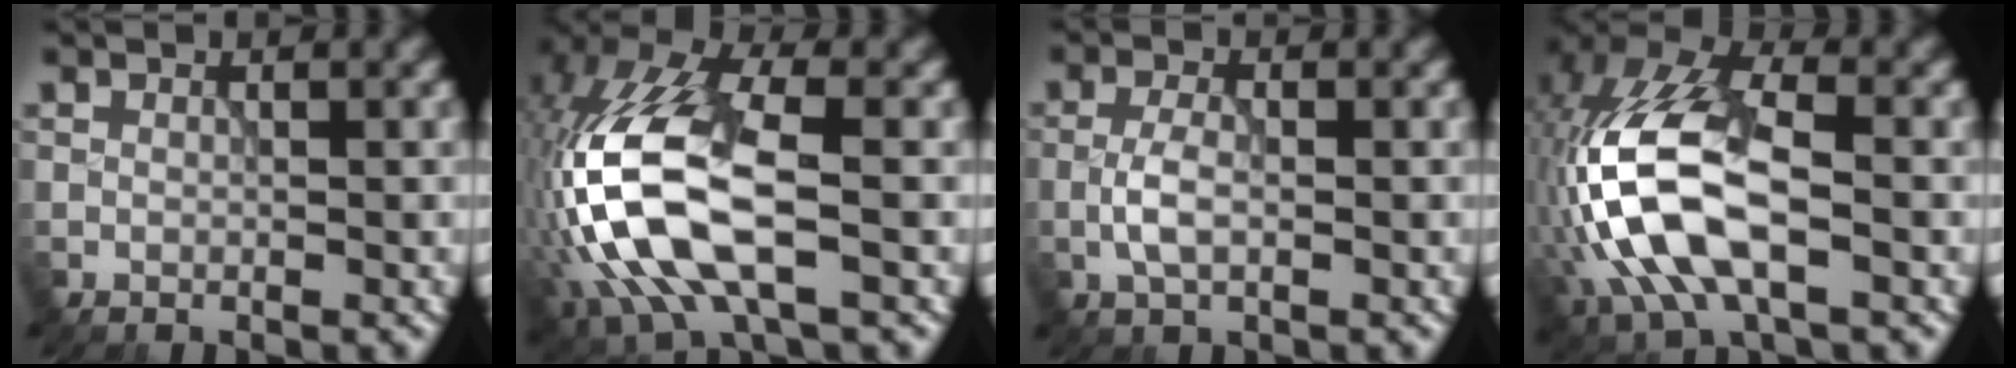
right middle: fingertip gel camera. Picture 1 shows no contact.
{"total": 12.9, "force": [-2.2, 5.7, 11.3], "torque": [-0.252, 0.014, -0.051]}
{"total": 2.5, "force": [-0.7, 1.0, 2.2], "torque": [-0.047, 0.002, -0.019]}
{"total": 11.5, "force": [-2.3, 5.8, 9.7], "torque": [-0.216, 0.013, -0.054]}